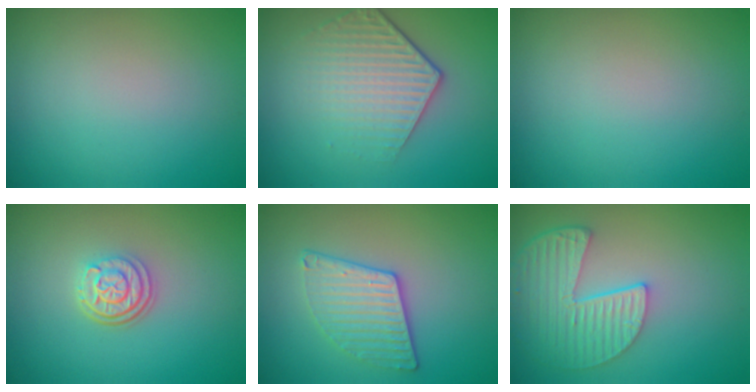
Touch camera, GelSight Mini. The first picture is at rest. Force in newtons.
{"total": 4.4, "press": 3.2, "slide": 3.0}
{"total": 0.0}
{"total": 3.1, "press": 2.4, "slide": 1.8}
{"total": 3.1, "press": 3.0, "slide": 0.8}
{"total": 5.4, "press": 4.3, "slide": 3.1}